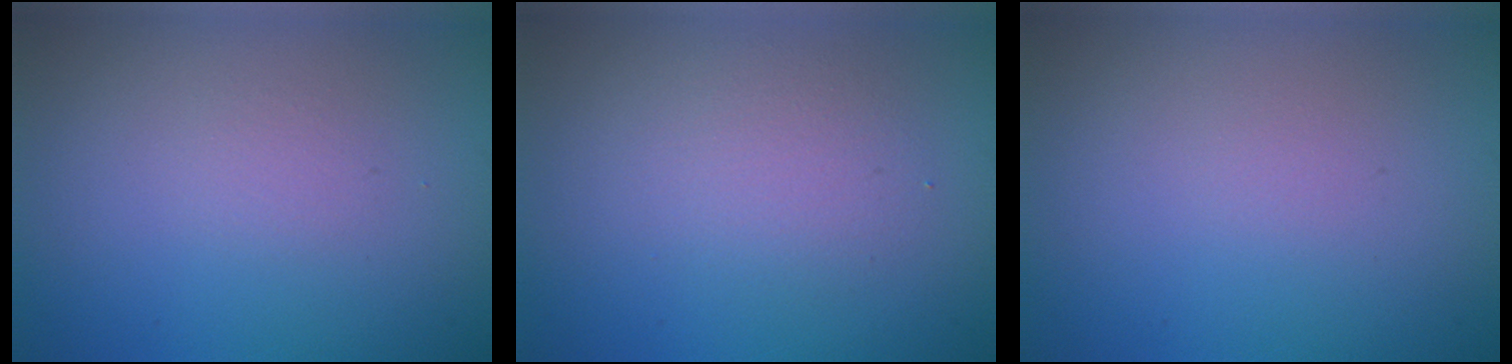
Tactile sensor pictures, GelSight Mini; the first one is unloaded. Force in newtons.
{"total": 2.4, "press": 2.4, "slide": 0.2}
{"total": 0.0}